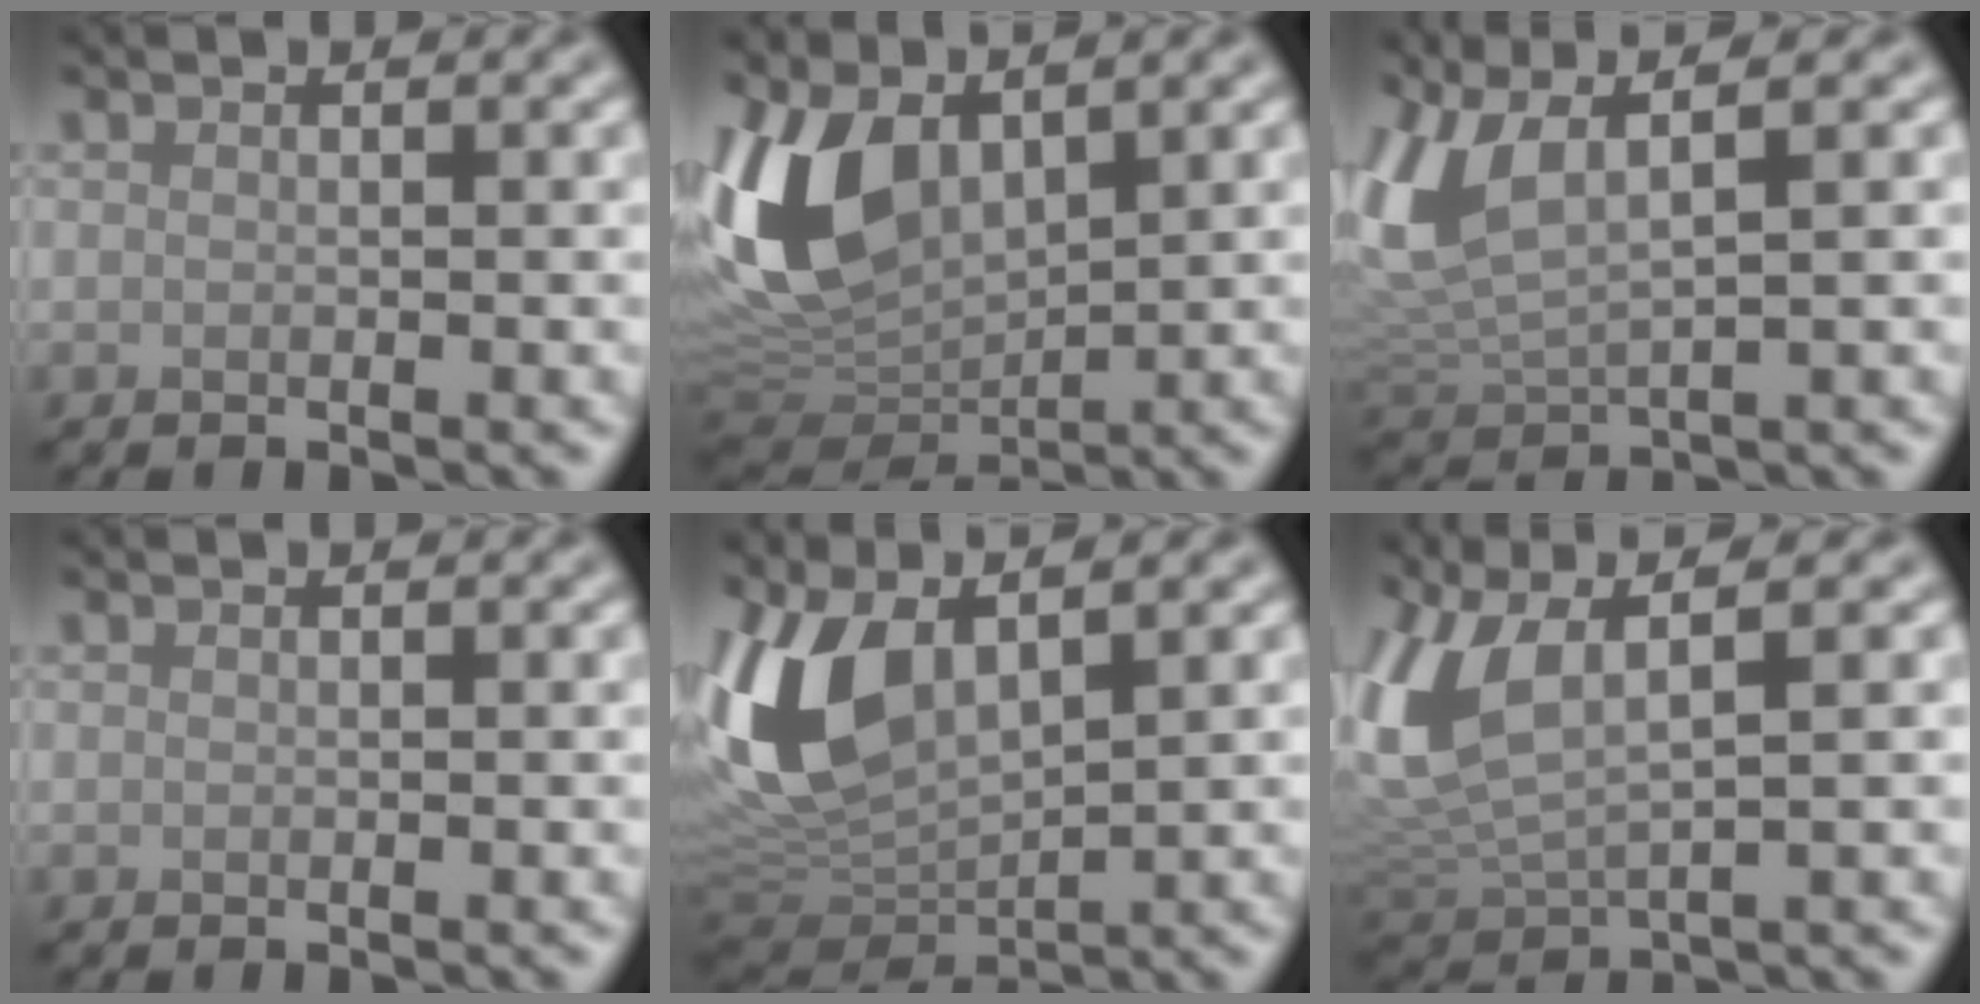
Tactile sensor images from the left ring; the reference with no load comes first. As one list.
[{"total": 8.7, "force": [2.8, 4.6, 6.8], "torque": [-0.153, -0.006, 0.049]}, {"total": 7.0, "force": [3.3, 2.3, 5.7], "torque": [-0.144, 0.012, 0.067]}, {"total": 0.0}, {"total": 8.2, "force": [3.0, 3.8, 6.6], "torque": [-0.157, 0.002, 0.058]}, {"total": 7.2, "force": [2.8, 2.7, 6.0], "torque": [-0.146, 0.008, 0.056]}]